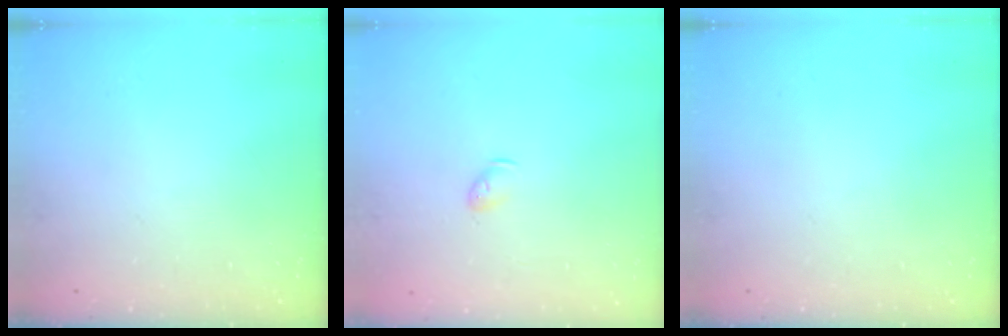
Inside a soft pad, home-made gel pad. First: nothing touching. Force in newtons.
{"total": 3.6, "press": 3.5, "slide": 0.7}
{"total": 0.0}